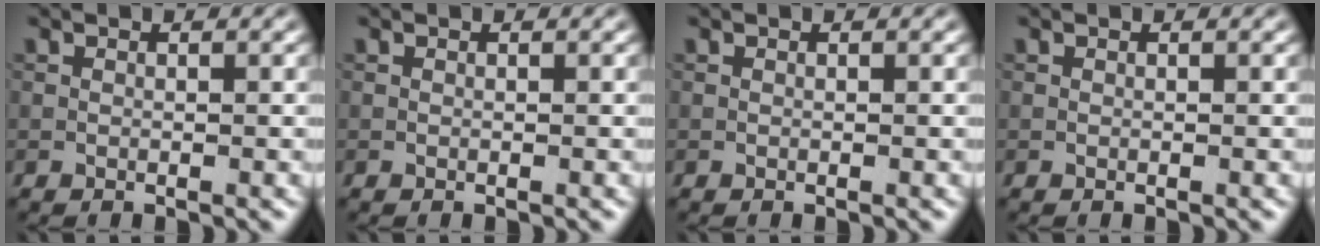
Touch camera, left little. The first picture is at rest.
{"total": 0.0}
{"total": 0.0}
{"total": 0.0}